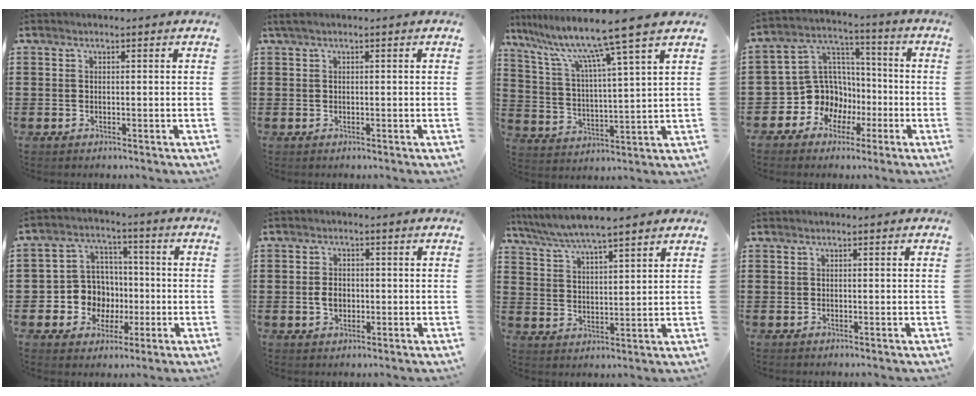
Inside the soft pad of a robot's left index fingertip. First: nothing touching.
{"total": 0.8, "force": [0.0, 0.1, 0.8], "torque": [-0.012, -0.002, 0.000]}
{"total": 10.8, "force": [8.5, -1.1, 6.5], "torque": [-0.158, -0.049, 0.134]}
{"total": 9.5, "force": [-2.7, 8.9, 2.0], "torque": [-0.087, 0.001, -0.043]}
{"total": 8.1, "force": [-0.9, 7.7, 2.1], "torque": [-0.072, 0.015, -0.006]}
{"total": 2.9, "force": [-0.3, 1.9, 2.2], "torque": [-0.043, 0.005, -0.006]}
{"total": 5.8, "force": [5.3, 0.3, 2.4], "torque": [-0.065, -0.021, 0.091]}
{"total": 0.0}